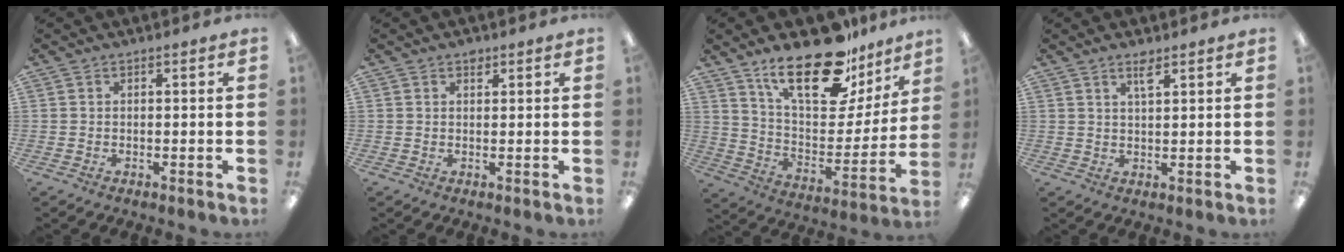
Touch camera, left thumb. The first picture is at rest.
{"total": 1.7, "force": [1.1, 1.0, 0.7], "torque": [0.000, -0.006, 0.018]}
{"total": 23.3, "force": [16.2, 9.5, 13.8], "torque": [-0.223, -0.099, 0.280]}
{"total": 3.5, "force": [2.4, 1.0, 2.3], "torque": [-0.044, 0.000, 0.041]}